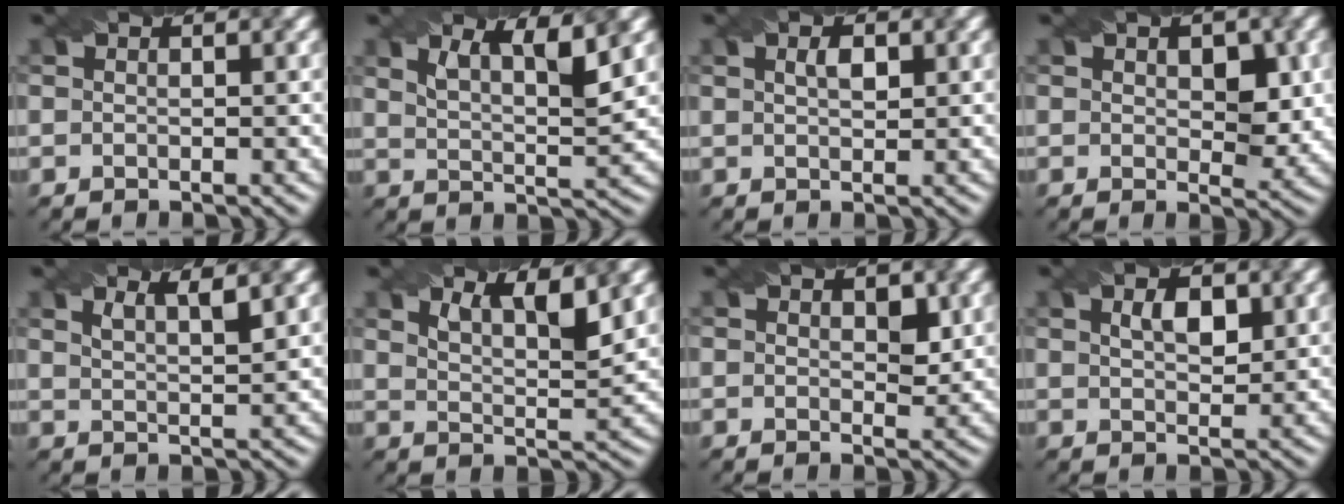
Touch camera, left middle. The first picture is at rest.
{"total": 5.1, "force": [3.1, 1.4, 3.9], "torque": [-0.052, 0.011, 0.038]}
{"total": 1.4, "force": [0.6, 0.6, 1.1], "torque": [-0.024, 0.002, 0.013]}
{"total": 4.1, "force": [0.9, 2.4, 3.2], "torque": [-0.042, -0.008, 0.016]}
{"total": 3.2, "force": [2.0, 1.0, 2.2], "torque": [-0.019, 0.011, 0.020]}
{"total": 5.1, "force": [3.3, 1.6, 3.6], "torque": [-0.045, 0.012, 0.040]}
{"total": 2.0, "force": [0.7, 1.2, 1.5], "torque": [-0.018, -0.006, 0.015]}
{"total": 2.5, "force": [1.0, 1.2, 2.0], "torque": [-0.038, 0.002, 0.022]}